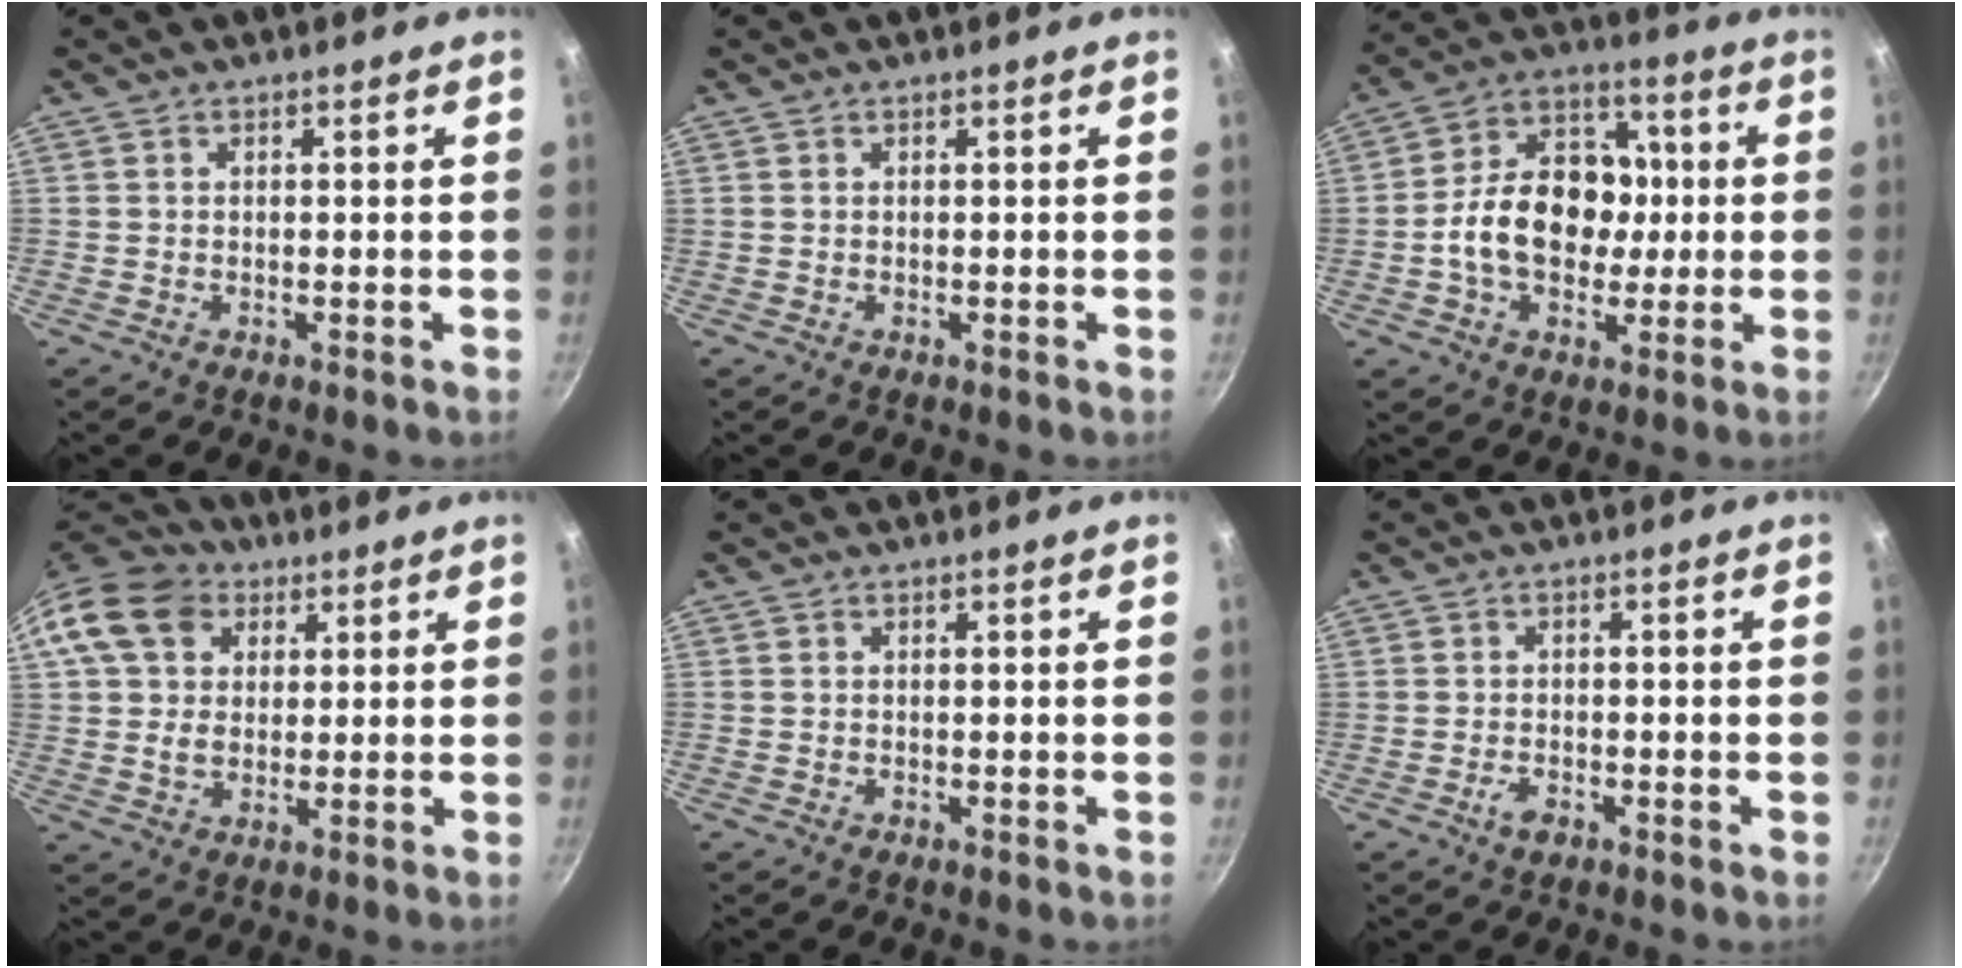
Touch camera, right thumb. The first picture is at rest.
{"total": 0.0}
{"total": 17.0, "force": [-0.9, 12.6, 11.4], "torque": [-0.147, 0.032, -0.031]}
{"total": 14.9, "force": [5.1, 11.6, 7.9], "torque": [-0.146, 0.015, 0.081]}
{"total": 0.0}
{"total": 2.3, "force": [-1.3, 1.1, 1.6], "torque": [-0.030, 0.009, -0.026]}